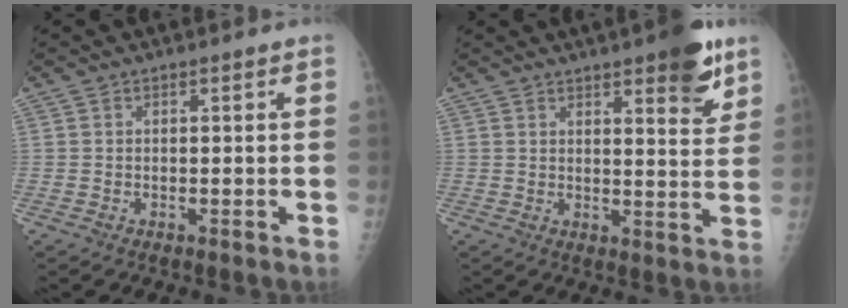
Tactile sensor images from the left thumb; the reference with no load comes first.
{"total": 9.9, "force": [6.0, 2.8, 7.4], "torque": [-0.073, -0.030, 0.075]}